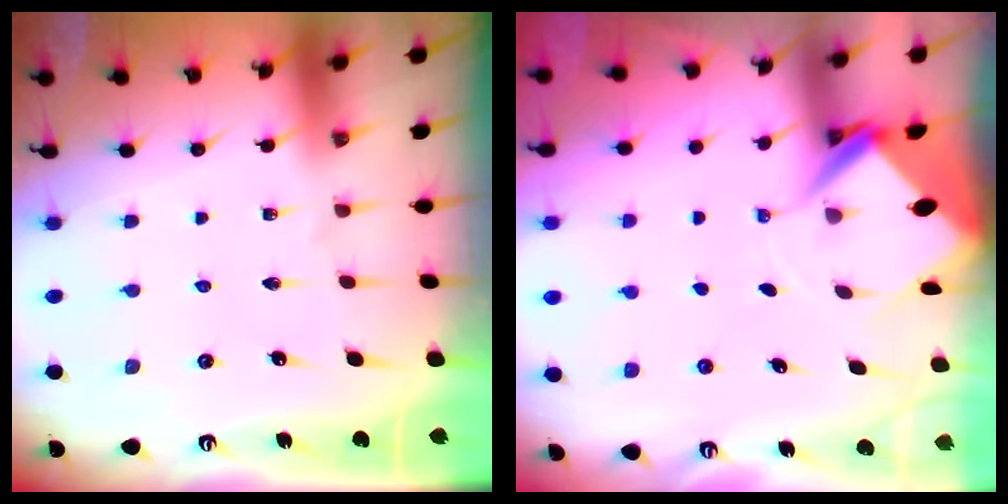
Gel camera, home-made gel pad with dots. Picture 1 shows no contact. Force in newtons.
{"total": 4.8, "press": 4.8, "slide": 0.5}